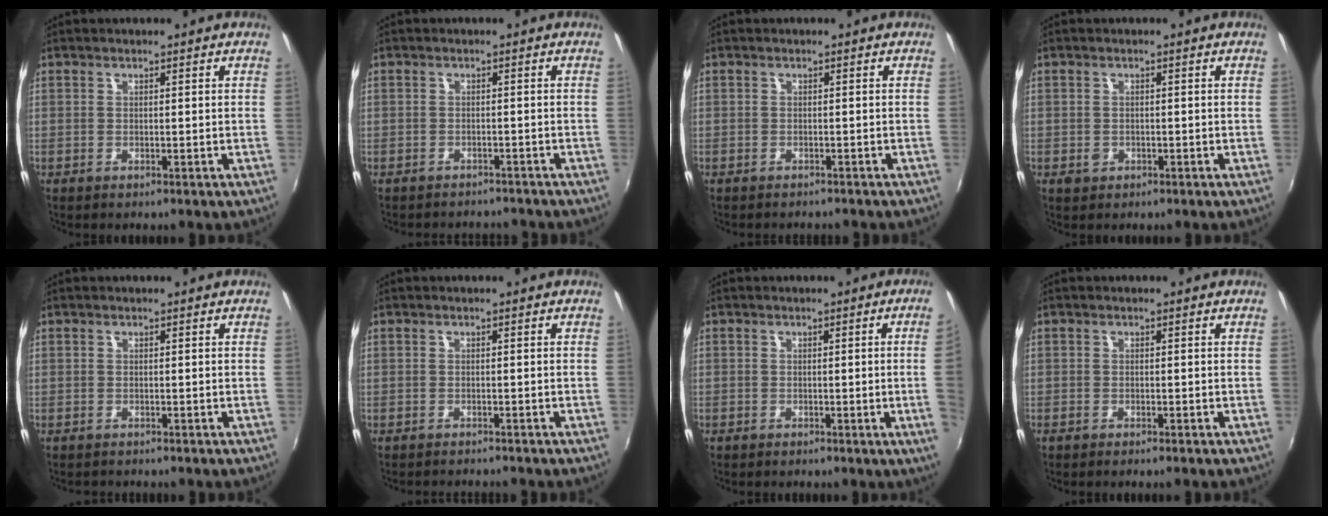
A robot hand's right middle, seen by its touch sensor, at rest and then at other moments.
{"total": 4.4, "force": [-3.7, 2.2, 0.5], "torque": [-0.015, 0.007, -0.054]}
{"total": 2.0, "force": [-1.9, 0.5, 0.4], "torque": [-0.013, -0.012, -0.026]}
{"total": 1.7, "force": [-0.7, 1.4, 0.5], "torque": [-0.010, -0.003, -0.009]}
{"total": 0.9, "force": [-0.8, 0.5, -0.2], "torque": [-0.001, 0.000, -0.015]}
{"total": 2.7, "force": [-2.6, 0.4, 0.6], "torque": [-0.020, -0.013, -0.042]}
{"total": 3.6, "force": [-0.1, -1.8, 3.1], "torque": [-0.051, -0.011, 0.006]}
{"total": 1.0, "force": [-0.9, 0.2, 0.4], "torque": [-0.014, -0.002, -0.019]}